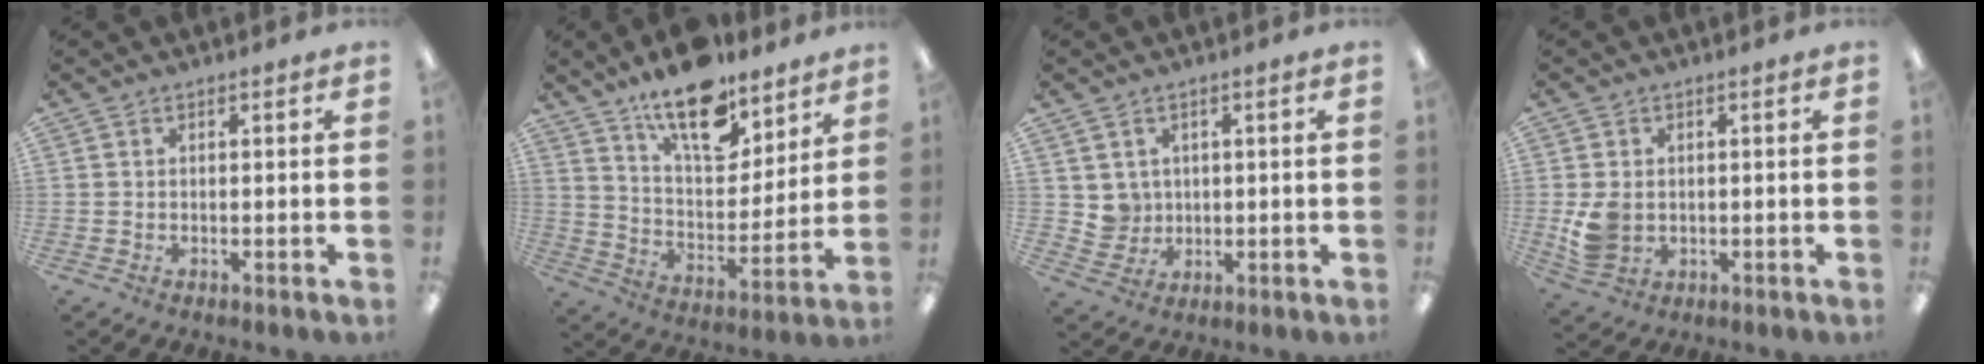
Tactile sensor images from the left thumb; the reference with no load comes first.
{"total": 17.0, "force": [12.9, 6.9, 8.6], "torque": [-0.150, -0.076, 0.228]}
{"total": 4.2, "force": [2.2, 3.6, -0.2], "torque": [-0.006, -0.006, 0.041]}
{"total": 5.5, "force": [0.0, 4.5, 3.2], "torque": [-0.063, 0.002, 0.003]}